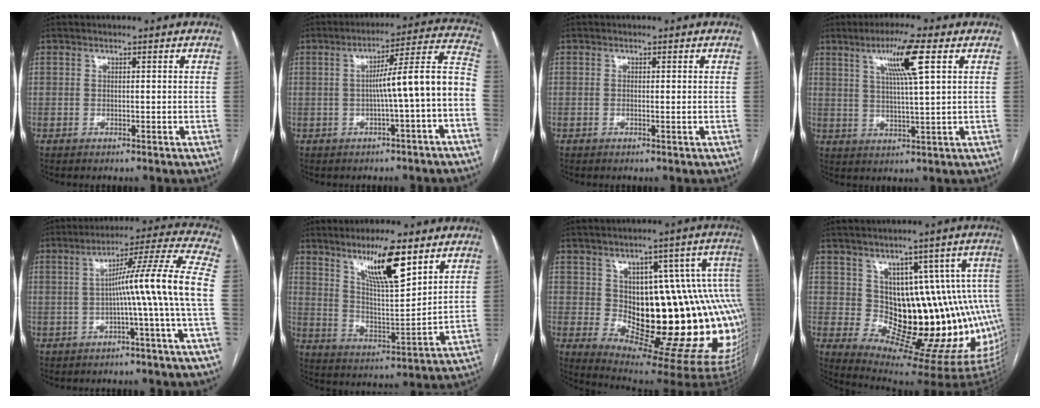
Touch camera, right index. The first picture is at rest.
{"total": 11.0, "force": [-2.4, -0.7, 10.7], "torque": [-0.143, 0.035, -0.035]}
{"total": 0.6, "force": [0.1, 0.2, 0.6], "torque": [-0.013, 0.001, 0.004]}
{"total": 8.6, "force": [3.7, -0.2, 7.7], "torque": [-0.138, 0.005, 0.065]}
{"total": 11.5, "force": [-1.8, -2.7, 11.0], "torque": [-0.155, 0.021, -0.026]}
{"total": 11.5, "force": [7.3, 1.4, 8.8], "torque": [-0.153, -0.006, 0.130]}
{"total": 23.8, "force": [-1.0, 7.8, 22.5], "torque": [-0.190, 0.030, 0.015]}
{"total": 16.8, "force": [1.0, 8.0, 14.8], "torque": [-0.145, 0.027, 0.036]}